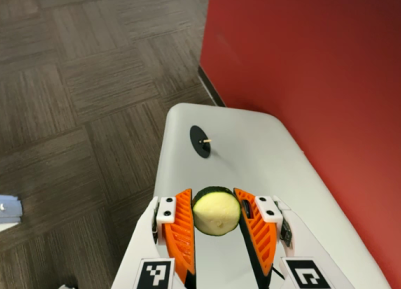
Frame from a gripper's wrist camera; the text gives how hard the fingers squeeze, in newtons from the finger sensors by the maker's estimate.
{"total": 11.3, "left": 11.5, "right": 11.1}